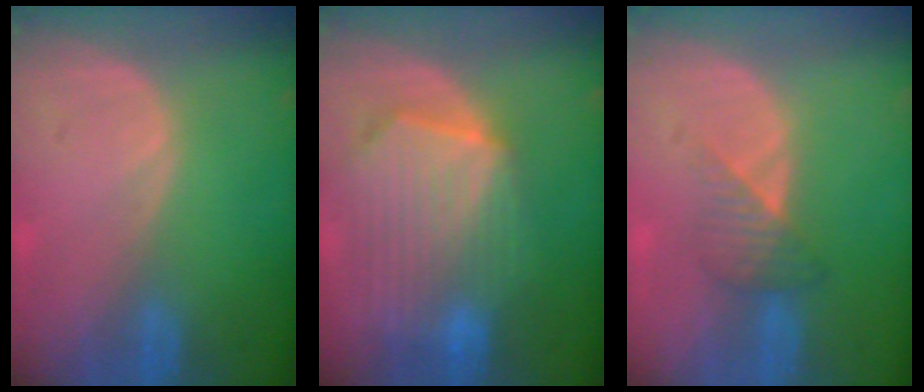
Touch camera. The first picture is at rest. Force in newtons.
{"total": 10.6, "press": 9.2, "slide": 5.2}
{"total": 3.4, "press": 3.2, "slide": 1.1}